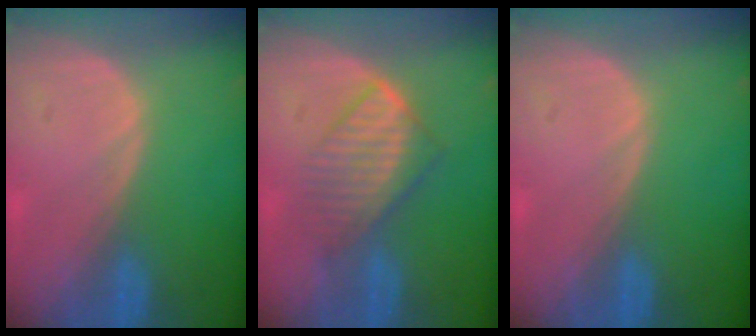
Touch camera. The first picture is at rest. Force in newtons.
{"total": 6.3, "press": 6.1, "slide": 1.2}
{"total": 0.0}